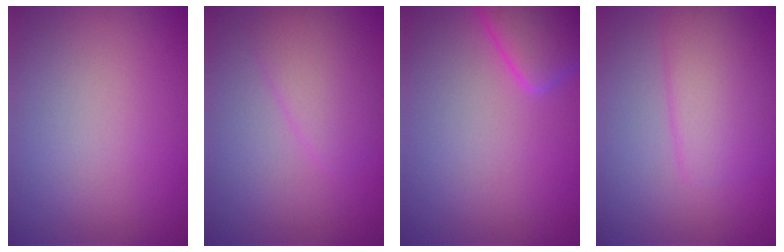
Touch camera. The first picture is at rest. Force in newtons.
{"total": 2.8, "press": 2.7, "slide": 0.2}
{"total": 4.6, "press": 4.6, "slide": 0.3}
{"total": 3.9, "press": 3.9, "slide": 0.1}